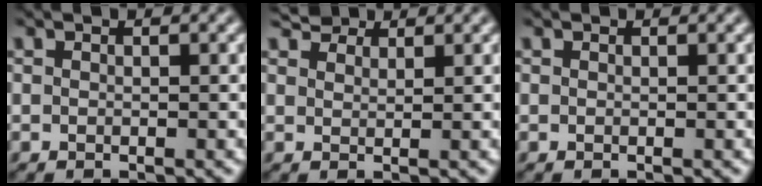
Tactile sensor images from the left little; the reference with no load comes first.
{"total": 2.8, "force": [2.4, 1.1, 0.8], "torque": [-0.026, -0.002, 0.048]}
{"total": 0.0}